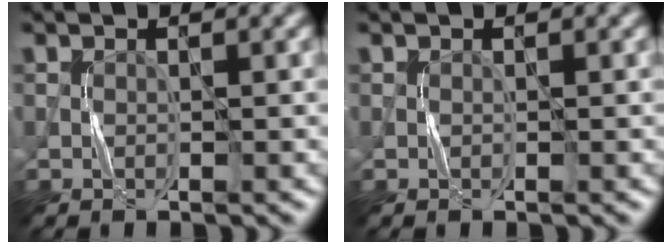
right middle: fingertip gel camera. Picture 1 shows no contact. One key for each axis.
{"total": 0.0}